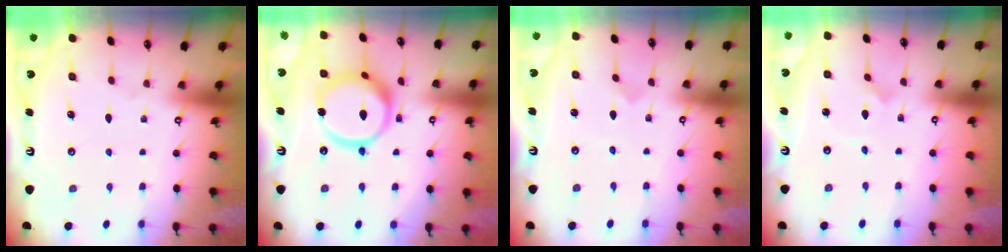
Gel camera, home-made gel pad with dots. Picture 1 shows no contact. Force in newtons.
{"total": 15.5, "press": 15.4, "slide": 1.6}
{"total": 0.0}
{"total": 0.9, "press": 0.9, "slide": 0.0}